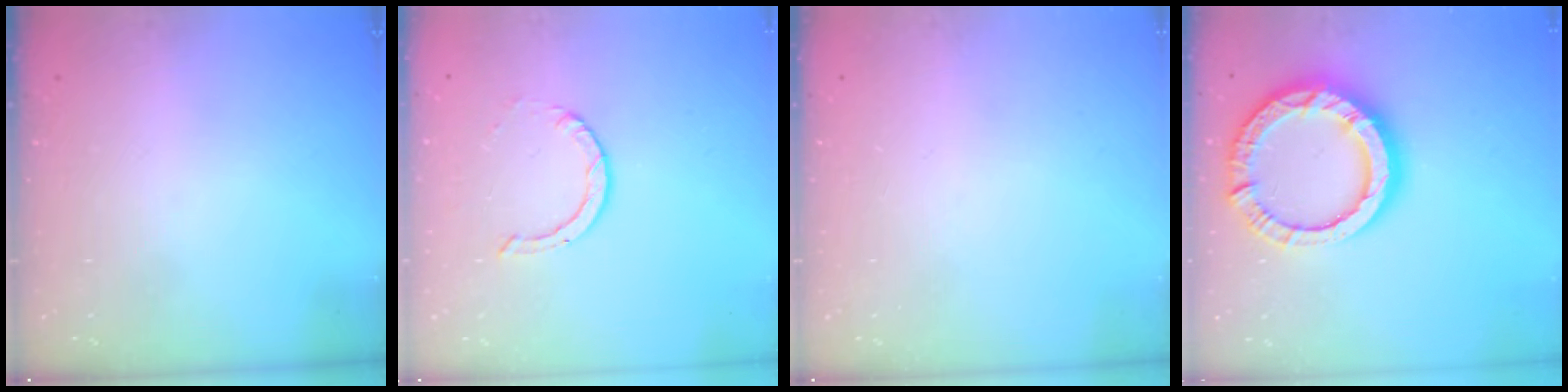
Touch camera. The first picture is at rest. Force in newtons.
{"total": 2.2, "press": 2.2, "slide": 0.2}
{"total": 0.0}
{"total": 15.9, "press": 15.8, "slide": 1.6}